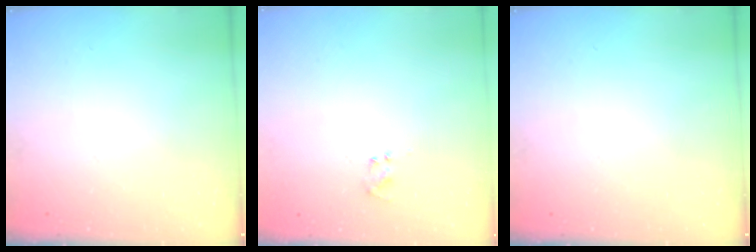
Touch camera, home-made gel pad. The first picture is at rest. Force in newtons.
{"total": 2.3, "press": 2.1, "slide": 0.9}
{"total": 0.0}